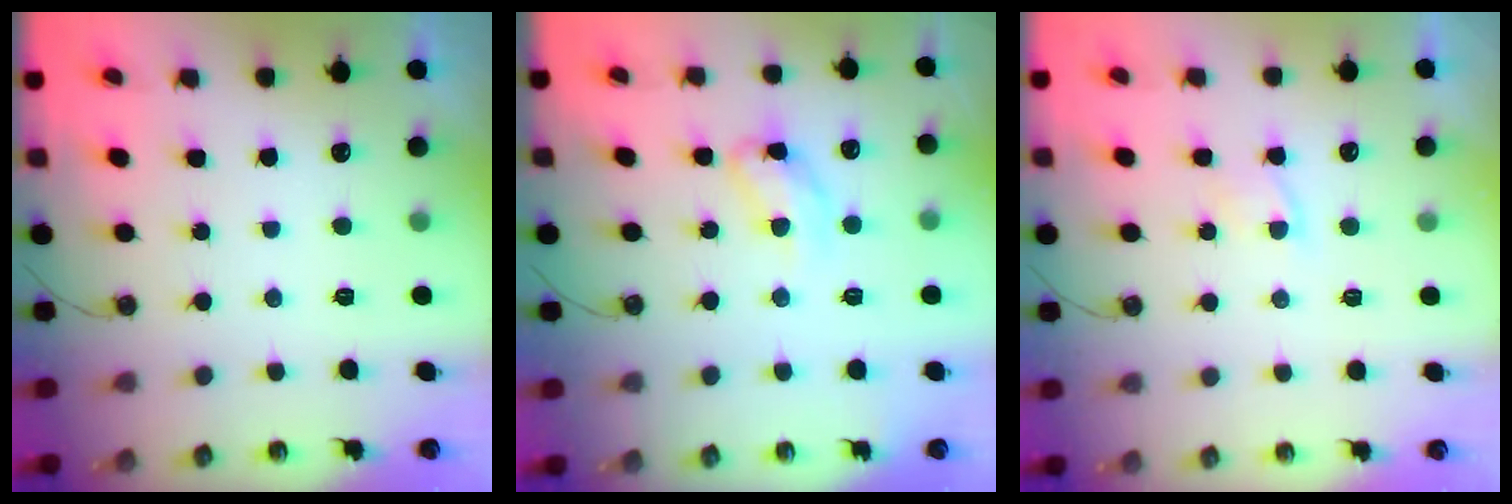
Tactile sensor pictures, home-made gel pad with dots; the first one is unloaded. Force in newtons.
{"total": 11.7, "press": 11.7, "slide": 0.8}
{"total": 4.5, "press": 4.5, "slide": 0.6}